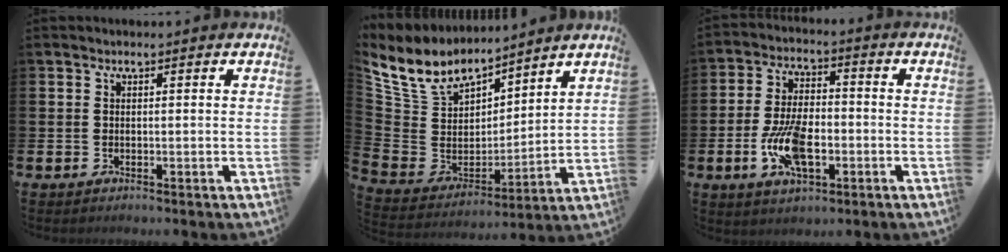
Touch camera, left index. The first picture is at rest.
{"total": 8.6, "force": [7.6, 3.9, 0.8], "torque": [-0.074, -0.061, 0.141]}
{"total": 9.2, "force": [-2.4, 4.3, 7.7], "torque": [-0.158, -0.002, -0.043]}